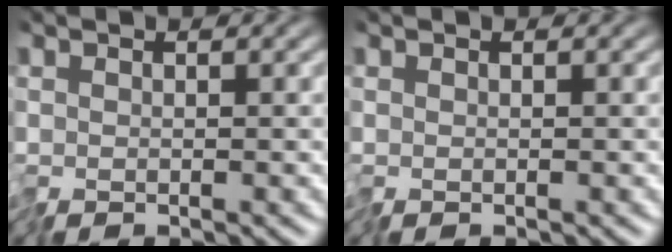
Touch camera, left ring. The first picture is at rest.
{"total": 0.0}